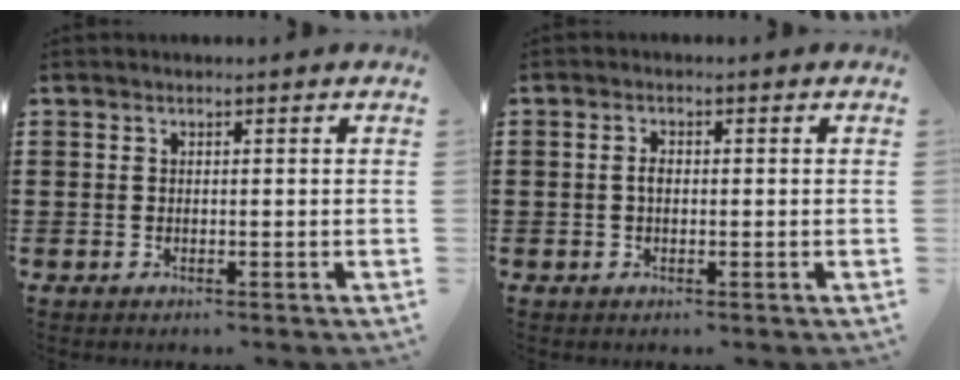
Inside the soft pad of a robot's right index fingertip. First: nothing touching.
{"total": 1.7, "force": [-0.1, 0.9, 1.5], "torque": [-0.036, 0.001, -0.005]}